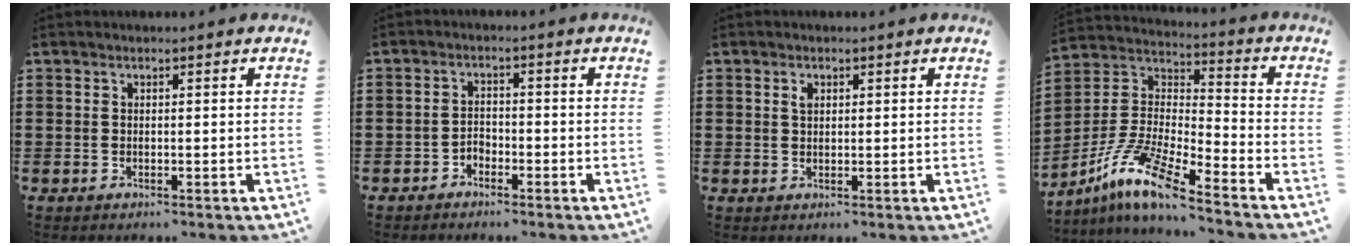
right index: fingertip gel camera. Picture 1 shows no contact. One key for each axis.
{"total": 1.9, "fx": -1.6, "fy": 0.9, "fz": 0.2, "tx": -0.012, "ty": 0.001, "tz": -0.034}
{"total": 1.2, "fx": 0.5, "fy": 0.7, "fz": 0.8, "tx": -0.018, "ty": 0.005, "tz": 0.009}
{"total": 10.9, "fx": -8.2, "fy": 0.9, "fz": 7.1, "tx": -0.162, "ty": -0.008, "tz": -0.172}